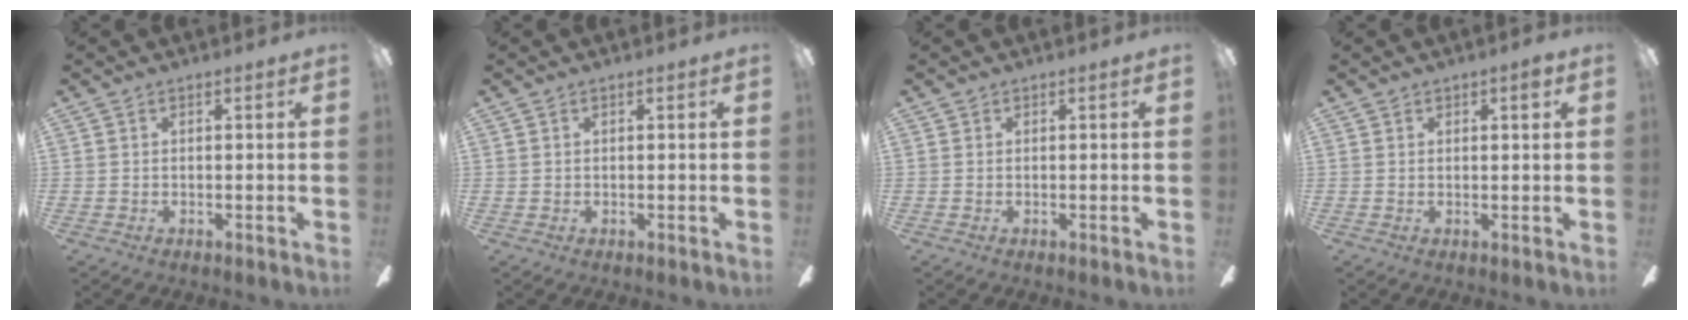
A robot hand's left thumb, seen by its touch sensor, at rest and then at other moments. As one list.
[{"total": 0.6, "force": [0.1, 0.4, 0.3], "torque": [-0.007, 0.002, 0.002]}, {"total": 0.0}, {"total": 1.7, "force": [1.1, 0.5, 1.1], "torque": [-0.008, -0.005, 0.016]}]